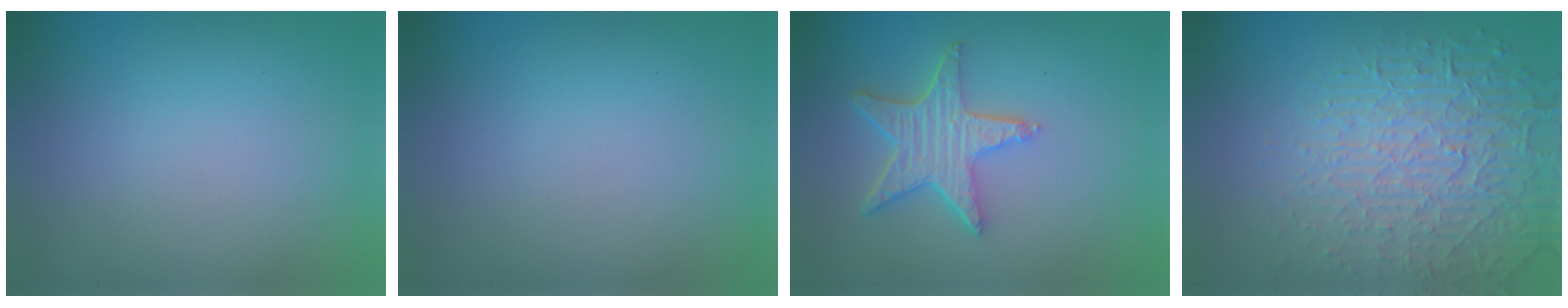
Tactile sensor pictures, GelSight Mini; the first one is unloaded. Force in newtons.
{"total": 0.0}
{"total": 5.1, "press": 4.0, "slide": 3.1}
{"total": 7.2, "press": 5.3, "slide": 4.8}